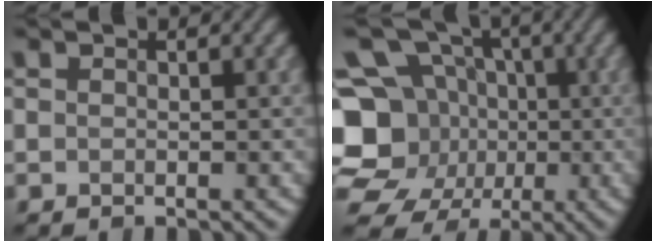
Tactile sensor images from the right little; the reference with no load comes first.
{"total": 12.1, "force": [-1.8, 11.3, 3.9], "torque": [-0.118, -0.001, -0.054]}